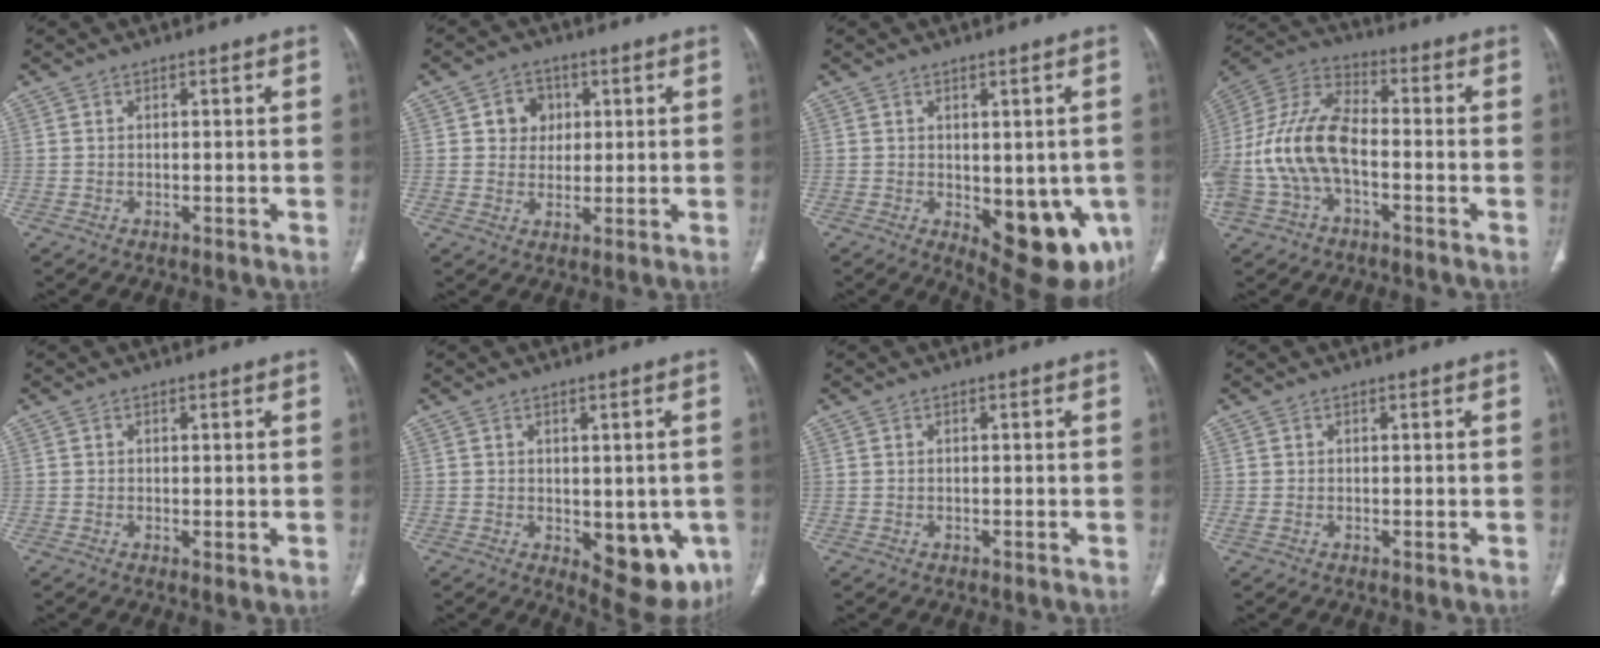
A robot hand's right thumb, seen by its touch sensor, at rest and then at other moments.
{"total": 5.7, "force": [1.5, 5.1, 2.2], "torque": [-0.004, 0.001, 0.022]}
{"total": 14.6, "force": [-3.8, 6.9, 12.3], "torque": [-0.125, -0.018, -0.029]}
{"total": 17.6, "force": [-3.5, 9.9, 14.1], "torque": [-0.302, 0.039, -0.065]}
{"total": 1.1, "force": [0.0, 0.4, 1.0], "torque": [-0.021, -0.007, 0.000]}
{"total": 11.8, "force": [-3.0, 6.0, 9.7], "torque": [-0.083, -0.014, -0.022]}
{"total": 0.0}
{"total": 0.9, "force": [0.0, 0.4, 0.9], "torque": [-0.023, -0.005, -0.001]}